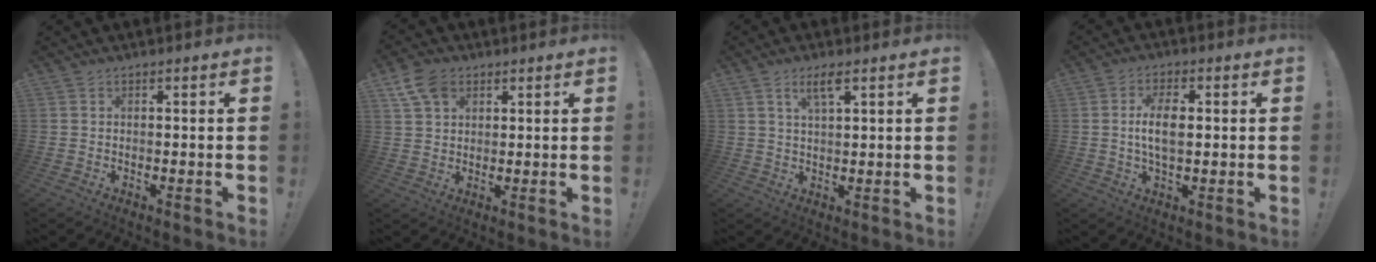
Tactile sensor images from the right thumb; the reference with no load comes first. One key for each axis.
{"total": 7.9, "fx": 4.3, "fy": 5.5, "fz": 3.8, "tx": -0.064, "ty": -0.008, "tz": 0.085}
{"total": 5.0, "fx": 2.9, "fy": 1.4, "fz": 3.8, "tx": -0.065, "ty": -0.005, "tz": 0.047}
{"total": 7.8, "fx": 0.6, "fy": 3.6, "fz": 6.8, "tx": -0.115, "ty": -0.002, "tz": 0.006}